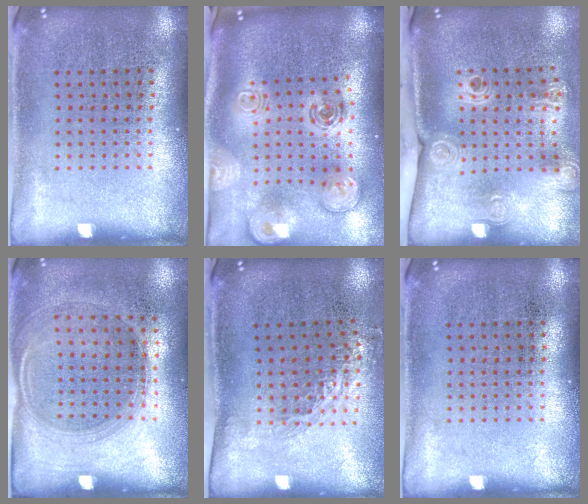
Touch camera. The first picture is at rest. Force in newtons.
{"total": 2.9, "press": 2.1, "slide": 2.1}
{"total": 2.3, "press": 1.6, "slide": 1.5}
{"total": 1.4, "press": 1.2, "slide": 0.6}
{"total": 1.1, "press": 0.8, "slide": 0.6}
{"total": 0.0}